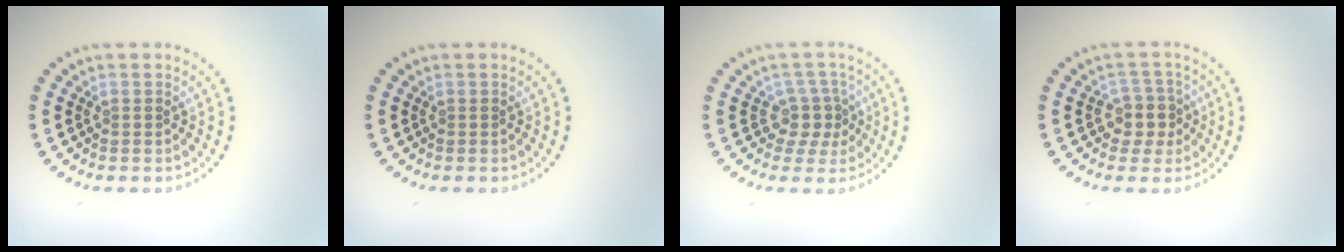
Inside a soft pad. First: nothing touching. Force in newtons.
{"total": 0.0}
{"total": 2.5, "press": 1.8, "slide": 1.7}
{"total": 2.7, "press": 2.3, "slide": 1.5}